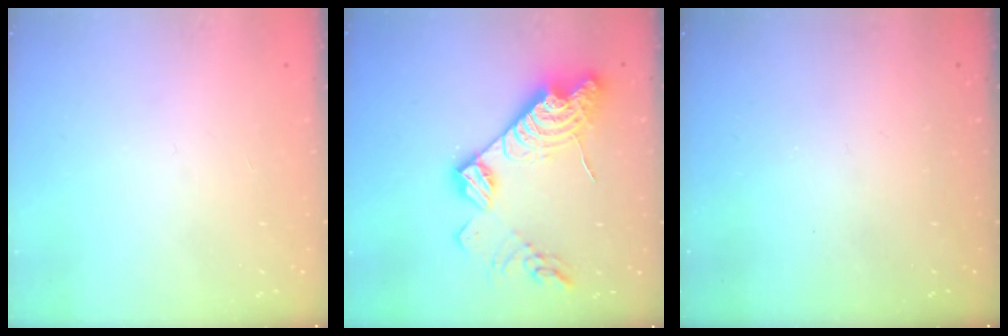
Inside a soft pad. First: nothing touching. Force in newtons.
{"total": 20.3, "press": 20.2, "slide": 1.8}
{"total": 0.0}